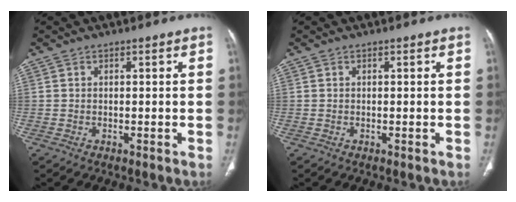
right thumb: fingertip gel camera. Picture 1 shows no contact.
{"total": 0.0}